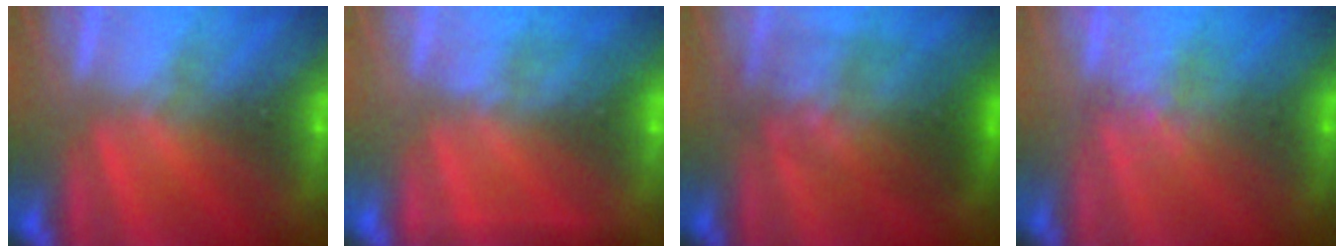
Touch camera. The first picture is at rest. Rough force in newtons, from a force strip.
{"total": 2.2}
{"total": 2.9}
{"total": 4.7}